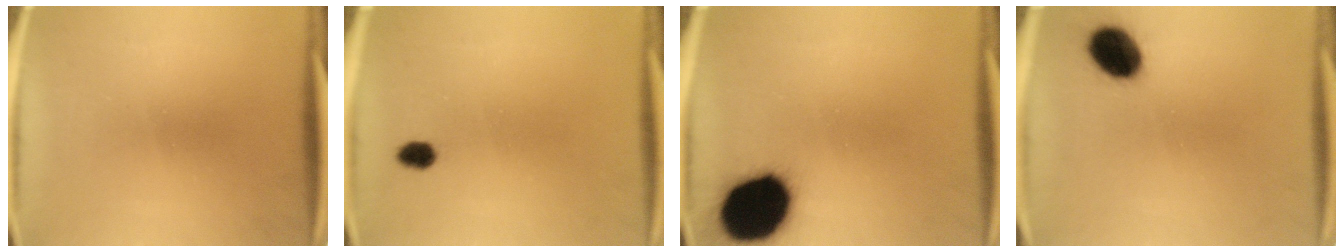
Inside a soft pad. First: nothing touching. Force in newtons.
{"total": 2.3}
{"total": 17.7}
{"total": 9.3}